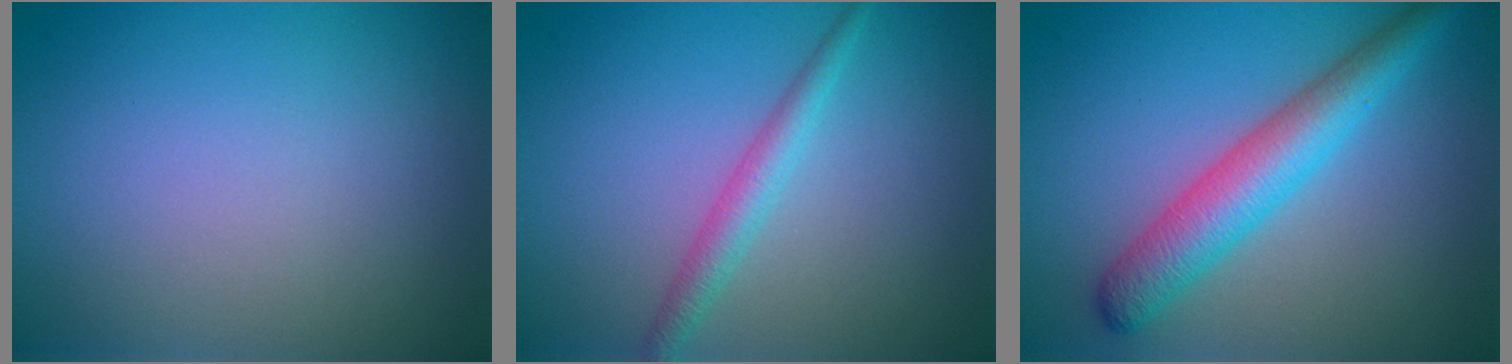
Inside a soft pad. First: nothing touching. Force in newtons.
{"total": 2.2, "press": 2.1, "slide": 0.1}
{"total": 5.1, "press": 5.1, "slide": 0.1}